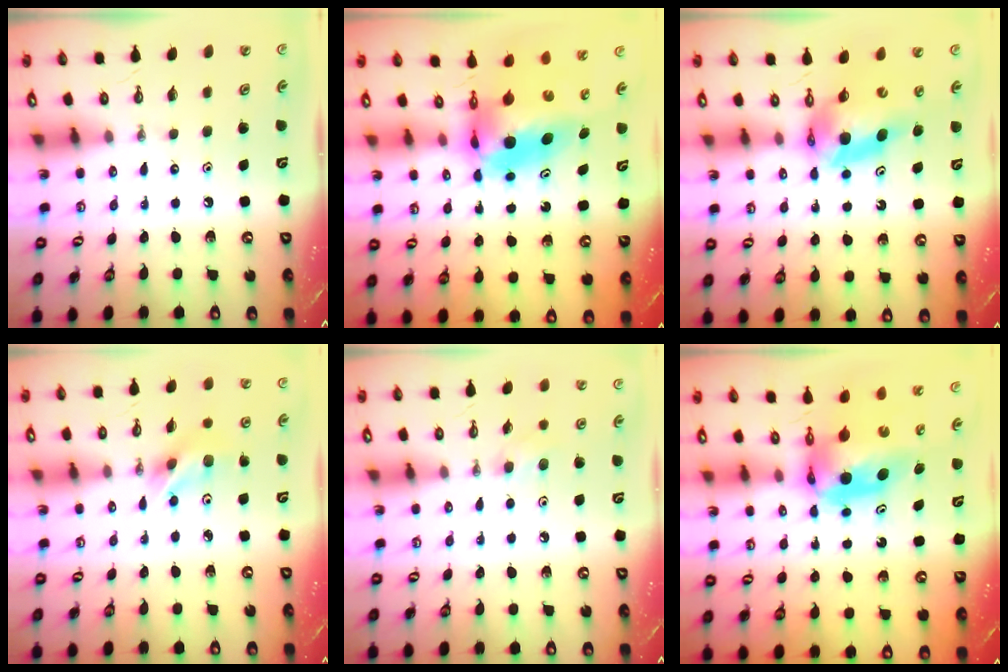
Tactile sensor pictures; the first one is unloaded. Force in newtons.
{"total": 7.9, "press": 7.8, "slide": 1.5}
{"total": 9.8, "press": 9.8, "slide": 1.0}
{"total": 9.4, "press": 5.3, "slide": 7.8}
{"total": 7.2, "press": 6.8, "slide": 2.1}
{"total": 6.4, "press": 6.4, "slide": 0.5}